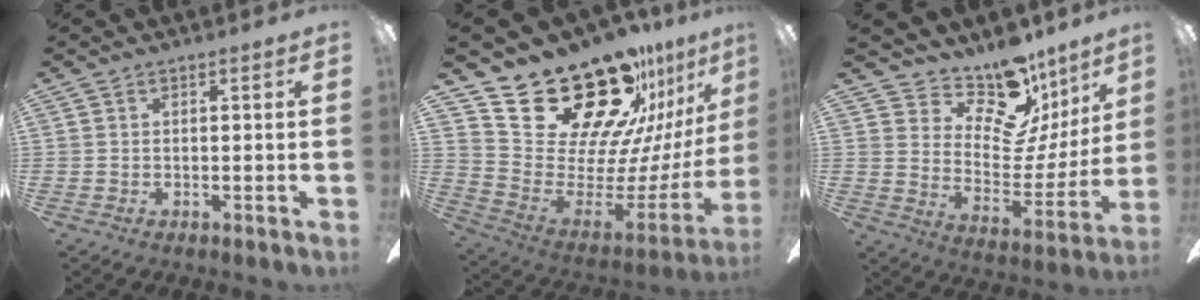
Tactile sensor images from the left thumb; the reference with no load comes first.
{"total": 27.9, "force": [21.2, 12.6, 13.2], "torque": [-0.188, -0.158, 0.406]}
{"total": 14.9, "force": [11.4, 7.5, 5.9], "torque": [-0.091, -0.105, 0.202]}